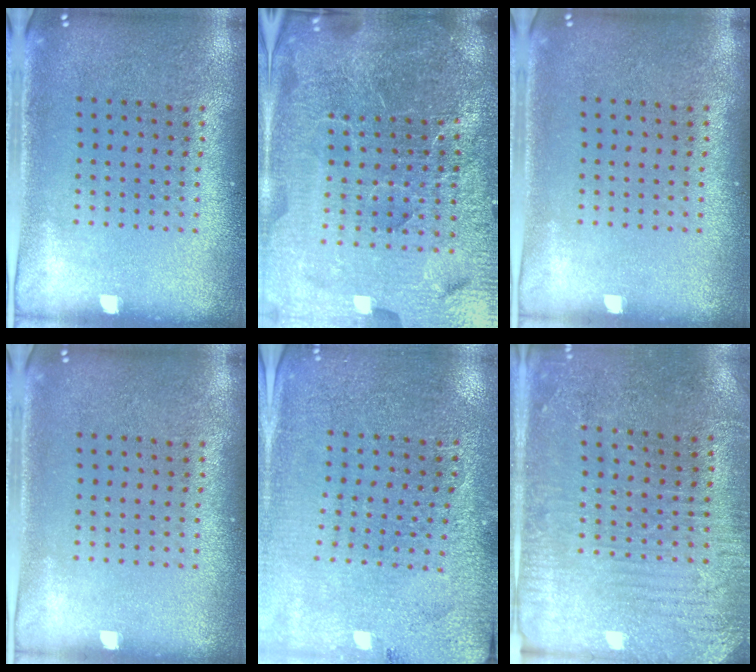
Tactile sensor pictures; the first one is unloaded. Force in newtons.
{"total": 7.1, "press": 6.1, "slide": 3.6}
{"total": 0.0}
{"total": 0.0}
{"total": 2.8, "press": 2.8, "slide": 0.2}
{"total": 2.9, "press": 2.8, "slide": 0.6}